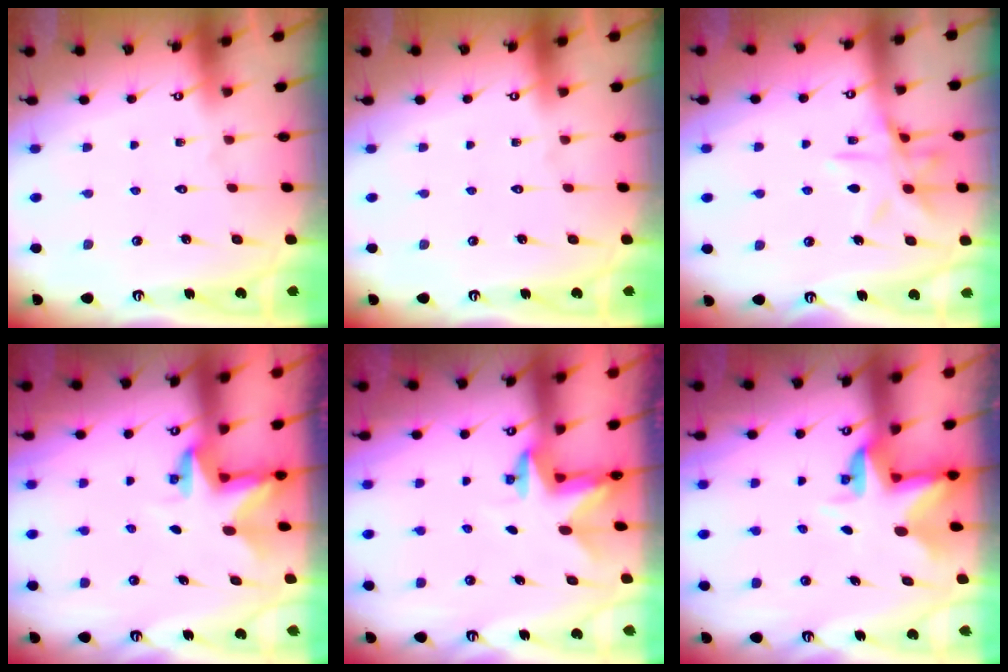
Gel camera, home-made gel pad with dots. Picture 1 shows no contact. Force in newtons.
{"total": 0.0}
{"total": 12.2, "press": 12.2, "slide": 0.8}
{"total": 2.8, "press": 2.8, "slide": 0.2}
{"total": 2.4, "press": 2.3, "slide": 0.4}
{"total": 3.5, "press": 3.5, "slide": 0.2}